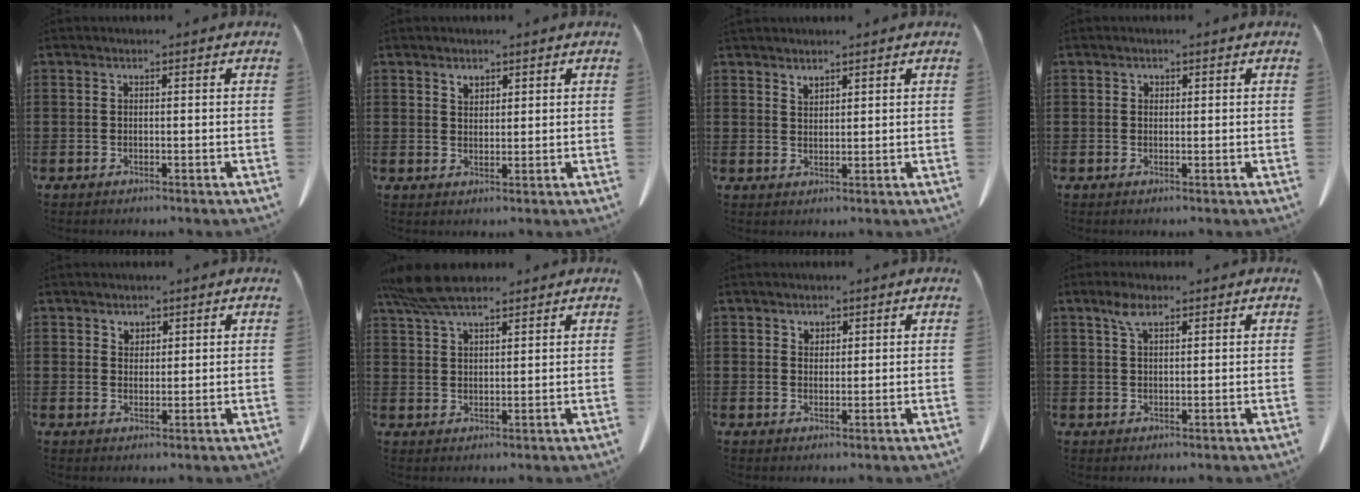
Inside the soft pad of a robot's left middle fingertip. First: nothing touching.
{"total": 1.8, "force": [1.4, 0.8, 0.6], "torque": [-0.007, -0.004, 0.027]}
{"total": 1.7, "force": [1.6, 0.4, 0.3], "torque": [-0.009, -0.003, 0.033]}
{"total": 0.5, "force": [0.3, 0.4, 0.1], "torque": [-0.005, 0.000, 0.008]}
{"total": 2.0, "force": [1.7, 1.0, 0.2], "torque": [0.001, -0.002, 0.033]}
{"total": 7.2, "force": [5.8, 1.9, 3.8], "torque": [-0.090, -0.005, 0.112]}
{"total": 1.6, "force": [1.3, 0.8, 0.2], "torque": [0.002, -0.003, 0.026]}
{"total": 3.4, "force": [2.0, 1.3, 2.4], "torque": [-0.055, 0.003, 0.037]}